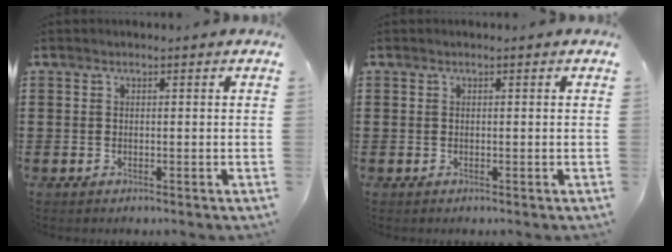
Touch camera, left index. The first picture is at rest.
{"total": 0.0}